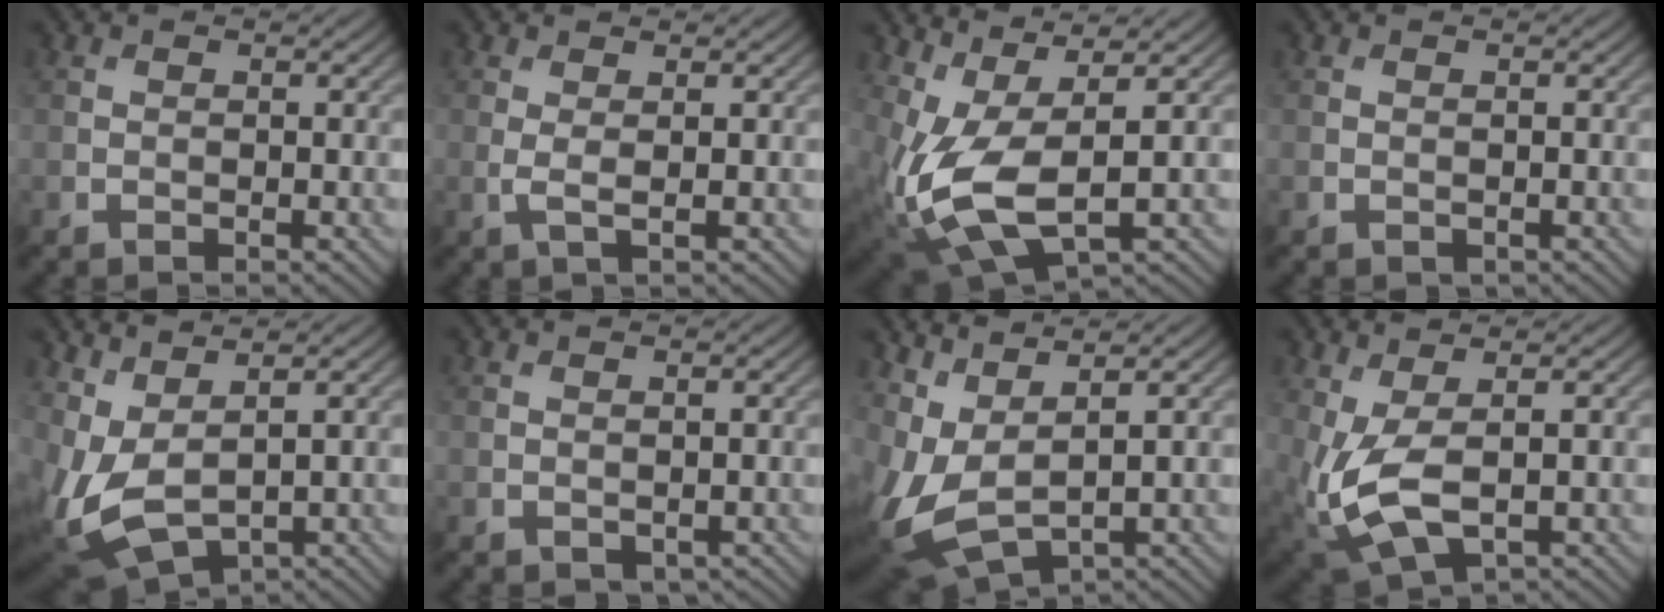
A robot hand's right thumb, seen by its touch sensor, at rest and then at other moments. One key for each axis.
{"total": 1.6, "fx": 0.4, "fy": 0.3, "fz": 1.5, "tx": -0.035, "ty": 0.002, "tz": 0.007}
{"total": 9.4, "fx": 0.3, "fy": 4.1, "fz": 8.5, "tx": -0.205, "ty": -0.005, "tz": 0.007}
{"total": 0.0}
{"total": 8.4, "fx": 1.4, "fy": 4.1, "fz": 7.2, "tx": -0.202, "ty": -0.018, "tz": 0.045}
{"total": 0.8, "fx": -0.3, "fy": 0.5, "fz": 0.5, "tx": -0.010, "ty": -0.008, "tz": 0.000}
{"total": 8.0, "fx": 2.4, "fy": 3.5, "fz": 6.8, "tx": -0.191, "ty": -0.013, "tz": 0.059}
{"total": 6.6, "fx": -0.4, "fy": 3.1, "fz": 5.8, "tx": -0.144, "ty": -0.008, "tz": -0.004}